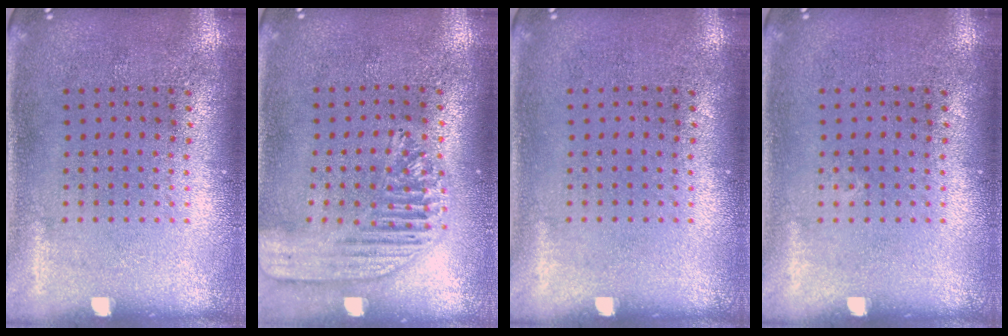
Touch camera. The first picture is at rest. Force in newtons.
{"total": 1.7, "press": 1.5, "slide": 0.8}
{"total": 0.0}
{"total": 0.0}